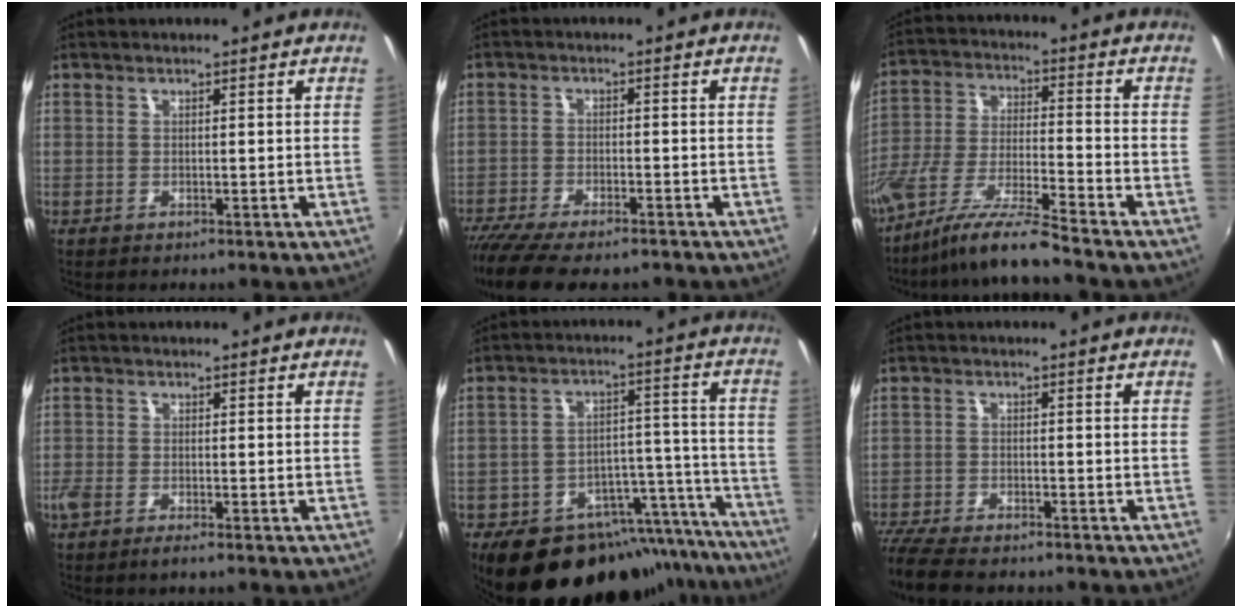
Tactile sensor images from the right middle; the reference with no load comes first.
{"total": 12.4, "force": [-10.2, 3.0, 6.4], "torque": [-0.145, -0.048, -0.170]}
{"total": 11.0, "force": [-9.4, -1.0, 5.8], "torque": [-0.116, -0.005, -0.180]}
{"total": 2.7, "force": [-2.1, 0.5, 1.7], "torque": [-0.044, -0.008, -0.044]}
{"total": 24.9, "force": [-20.6, 10.7, 8.9], "torque": [-0.143, 0.047, -0.267]}
{"total": 9.9, "force": [-8.7, 2.3, 4.2], "torque": [-0.116, -0.038, -0.157]}